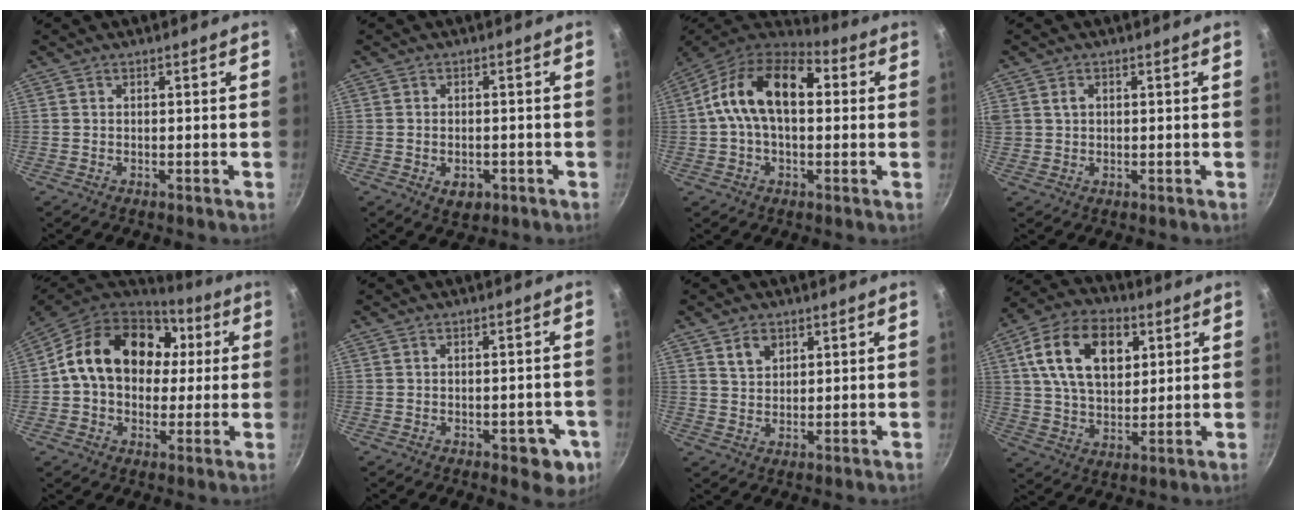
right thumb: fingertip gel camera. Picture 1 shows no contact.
{"total": 3.7, "force": [-1.3, 2.5, 2.5], "torque": [-0.030, 0.005, -0.012]}
{"total": 17.6, "force": [2.4, 10.4, 14.0], "torque": [-0.241, 0.042, 0.032]}
{"total": 2.3, "force": [0.7, 1.9, 1.2], "torque": [-0.018, -0.001, 0.019]}
{"total": 20.5, "force": [2.4, 15.5, 13.2], "torque": [-0.204, 0.041, 0.035]}
{"total": 5.6, "force": [-2.5, 2.8, 4.1], "torque": [-0.025, 0.011, -0.028]}
{"total": 3.9, "force": [2.2, 2.6, 1.9], "torque": [-0.019, -0.017, 0.045]}
{"total": 17.4, "force": [5.6, 10.9, 12.4], "torque": [-0.197, -0.002, 0.098]}